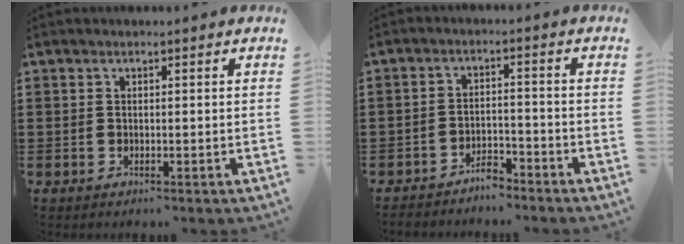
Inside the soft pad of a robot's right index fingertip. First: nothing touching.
{"total": 3.3, "force": [-3.2, 0.6, 0.5], "torque": [-0.014, 0.006, -0.066]}